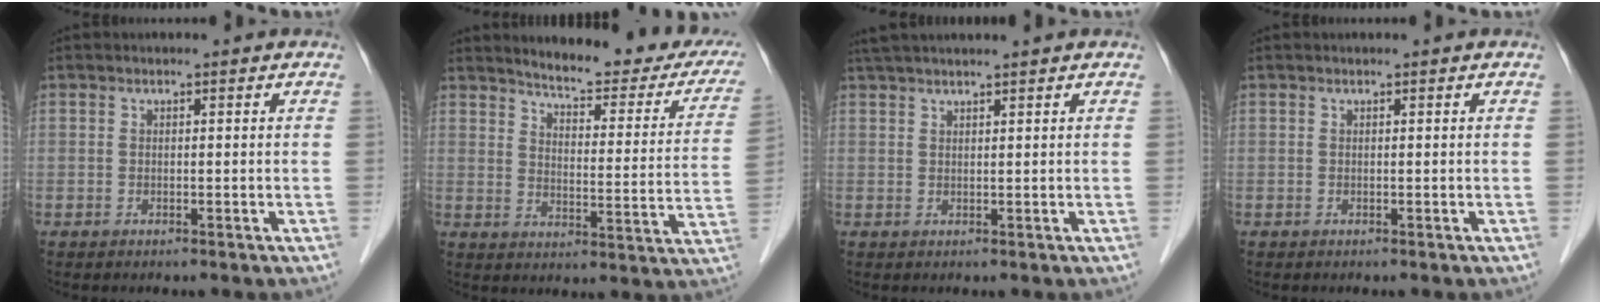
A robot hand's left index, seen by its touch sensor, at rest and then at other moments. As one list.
[{"total": 20.8, "force": [18.5, 4.0, 8.6], "torque": [-0.094, -0.054, 0.212]}, {"total": 7.3, "force": [6.2, -0.2, 3.7], "torque": [-0.058, 0.039, 0.099]}, {"total": 0.0}]